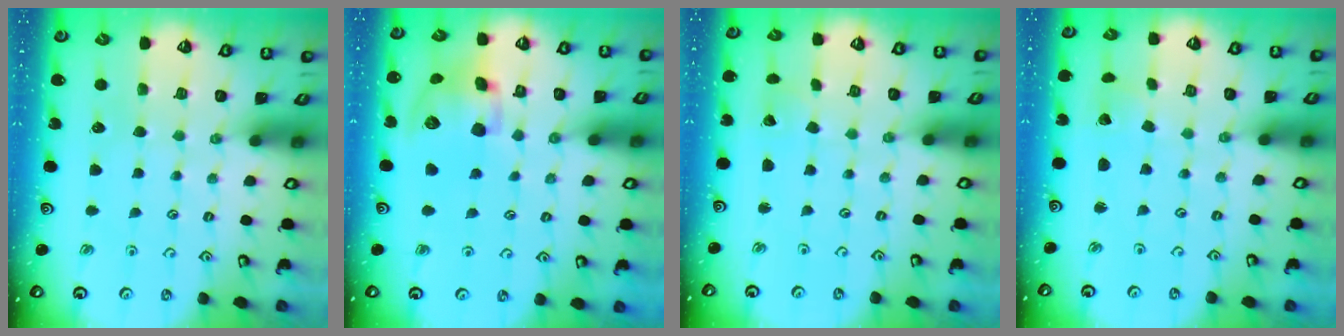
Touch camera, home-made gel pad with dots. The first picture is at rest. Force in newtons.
{"total": 13.2, "press": 13.1, "slide": 2.1}
{"total": 2.5, "press": 2.5, "slide": 0.3}
{"total": 2.7, "press": 2.7, "slide": 0.0}